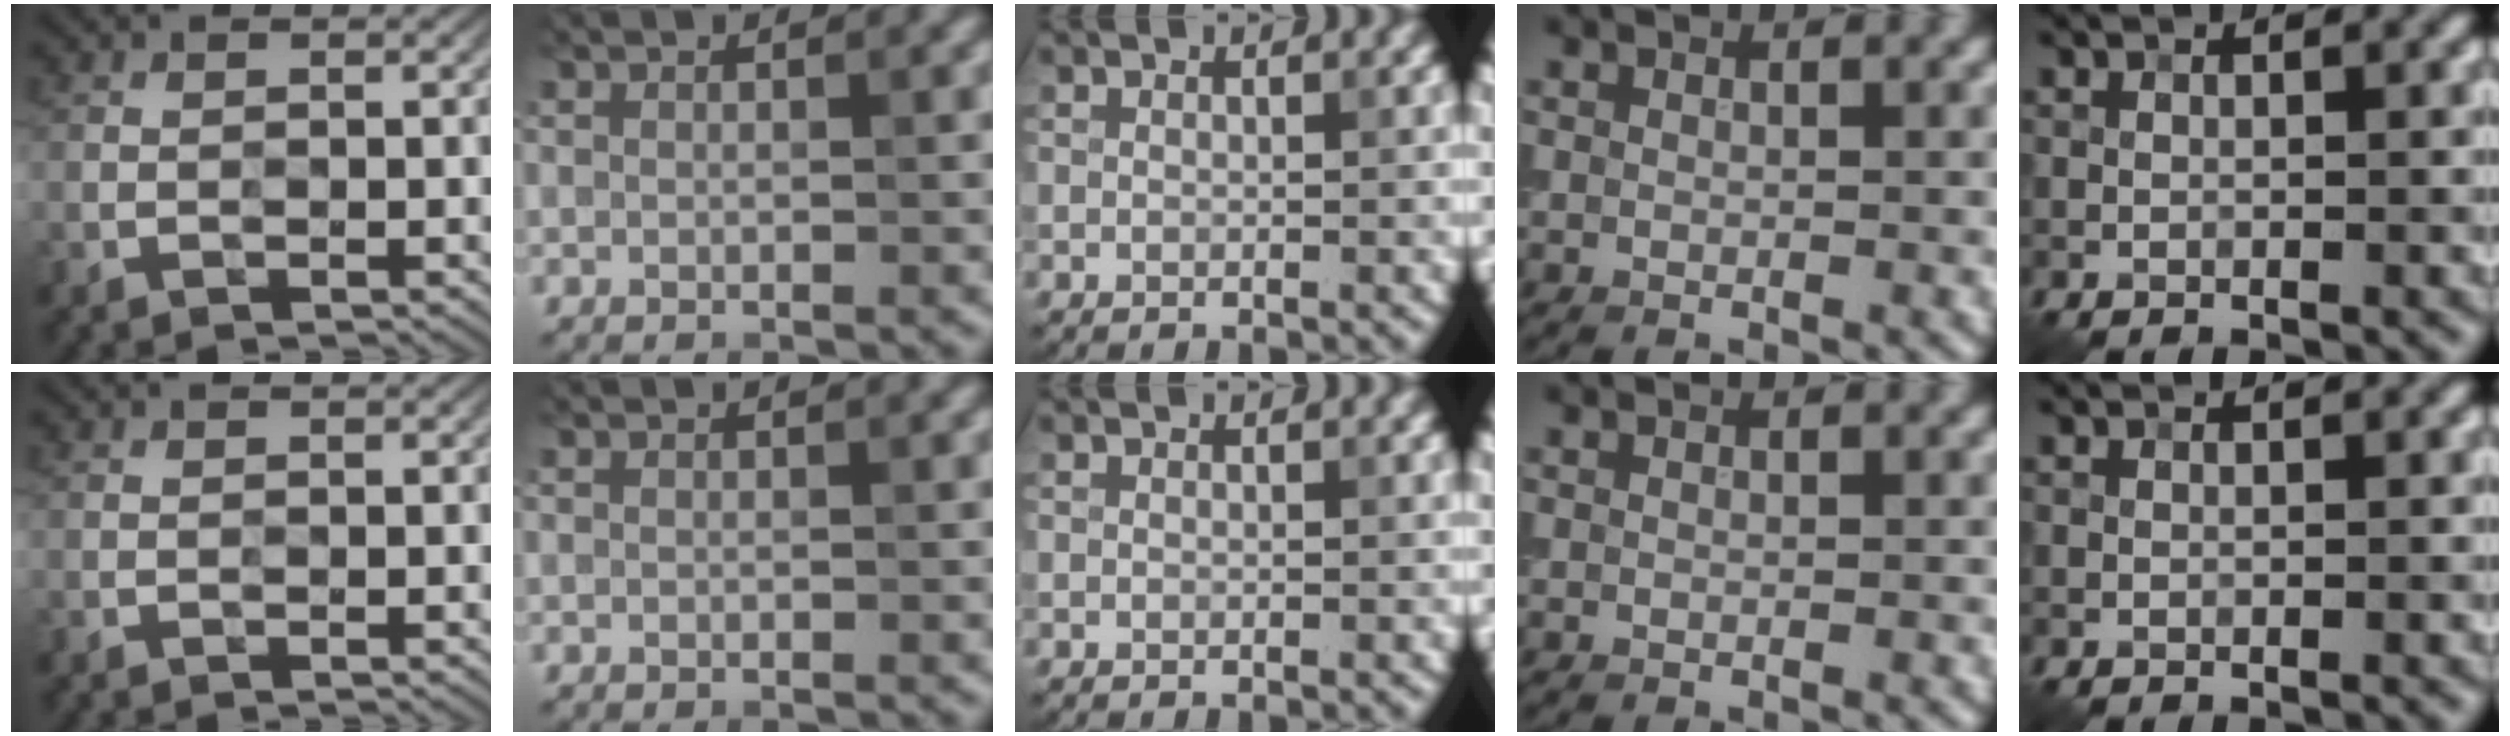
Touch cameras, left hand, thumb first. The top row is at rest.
{}